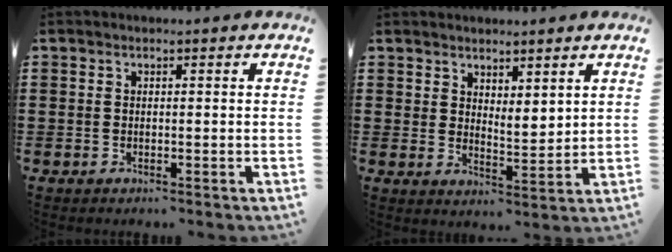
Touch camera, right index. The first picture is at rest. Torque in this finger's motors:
{"motor_torque": [0.35, 0.26, 0.08, 0.02]}